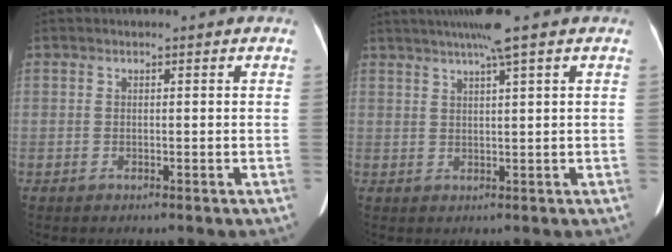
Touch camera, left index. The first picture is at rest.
{"total": 5.8, "force": [3.9, -1.1, 4.1], "torque": [-0.069, 0.018, 0.066]}